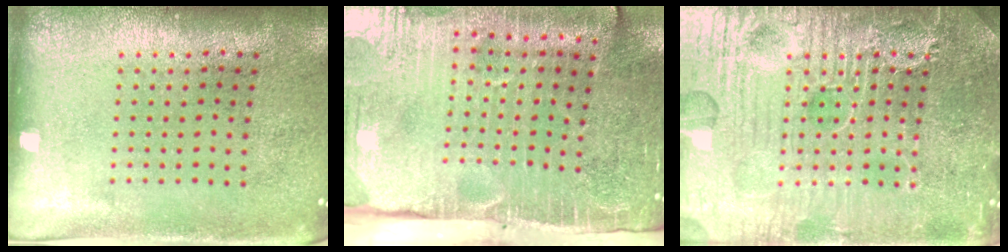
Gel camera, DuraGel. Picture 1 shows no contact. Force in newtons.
{"total": 4.5, "press": 3.9, "slide": 2.4}
{"total": 7.9, "press": 7.9, "slide": 0.9}